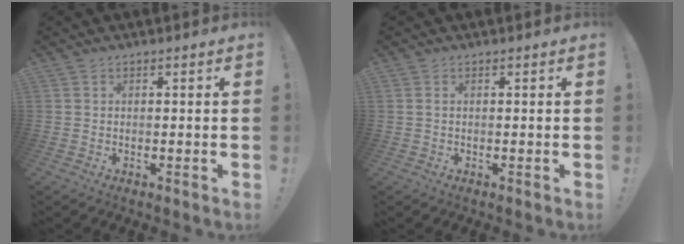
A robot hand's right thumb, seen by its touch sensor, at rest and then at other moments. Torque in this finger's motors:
{"motor_torque": [0.01, -0.18, 0.14, 0.08, 0.04]}